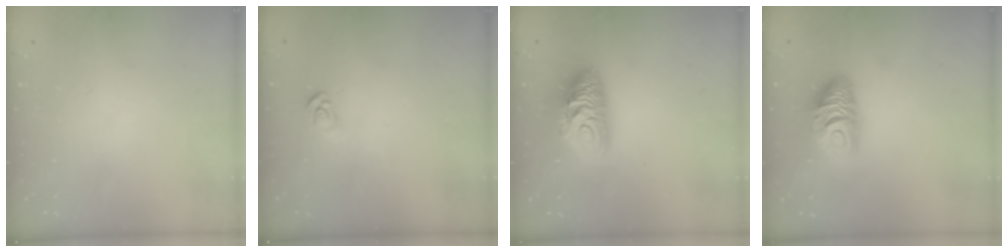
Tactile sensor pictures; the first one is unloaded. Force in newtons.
{"total": 3.8, "press": 3.8, "slide": 0.4}
{"total": 11.5, "press": 11.4, "slide": 1.0}
{"total": 10.2, "press": 10.2, "slide": 0.6}